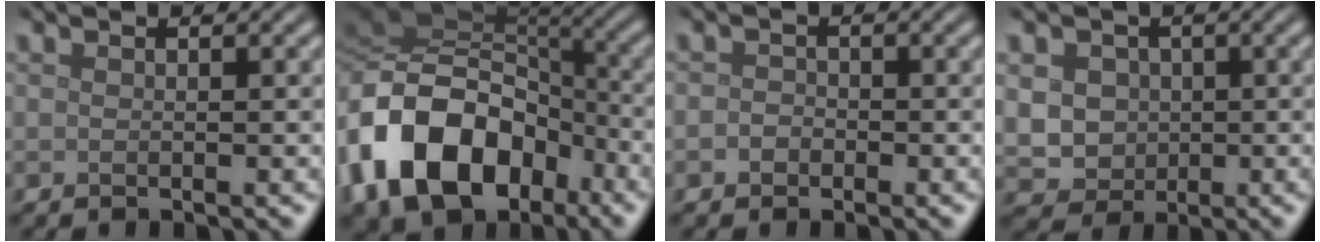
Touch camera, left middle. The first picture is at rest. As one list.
[{"total": 15.0, "force": [-5.8, 10.3, 9.2], "torque": [-0.191, -0.012, -0.107]}, {"total": 1.1, "force": [-0.5, 0.9, 0.4], "torque": [-0.005, 0.000, -0.013]}, {"total": 4.1, "force": [0.3, 3.7, 1.6], "torque": [-0.032, 0.007, -0.003]}]